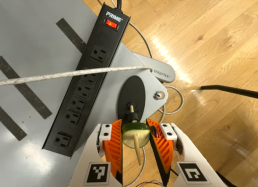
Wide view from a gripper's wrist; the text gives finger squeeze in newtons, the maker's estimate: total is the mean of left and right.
{"total": 8.5, "left": 7.5, "right": 9.5}